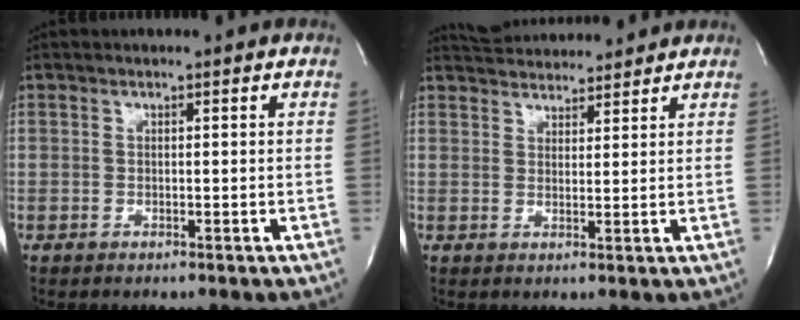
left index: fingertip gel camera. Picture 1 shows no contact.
{"total": 7.9, "force": [7.6, 1.2, 1.6], "torque": [-0.033, 0.022, 0.117]}